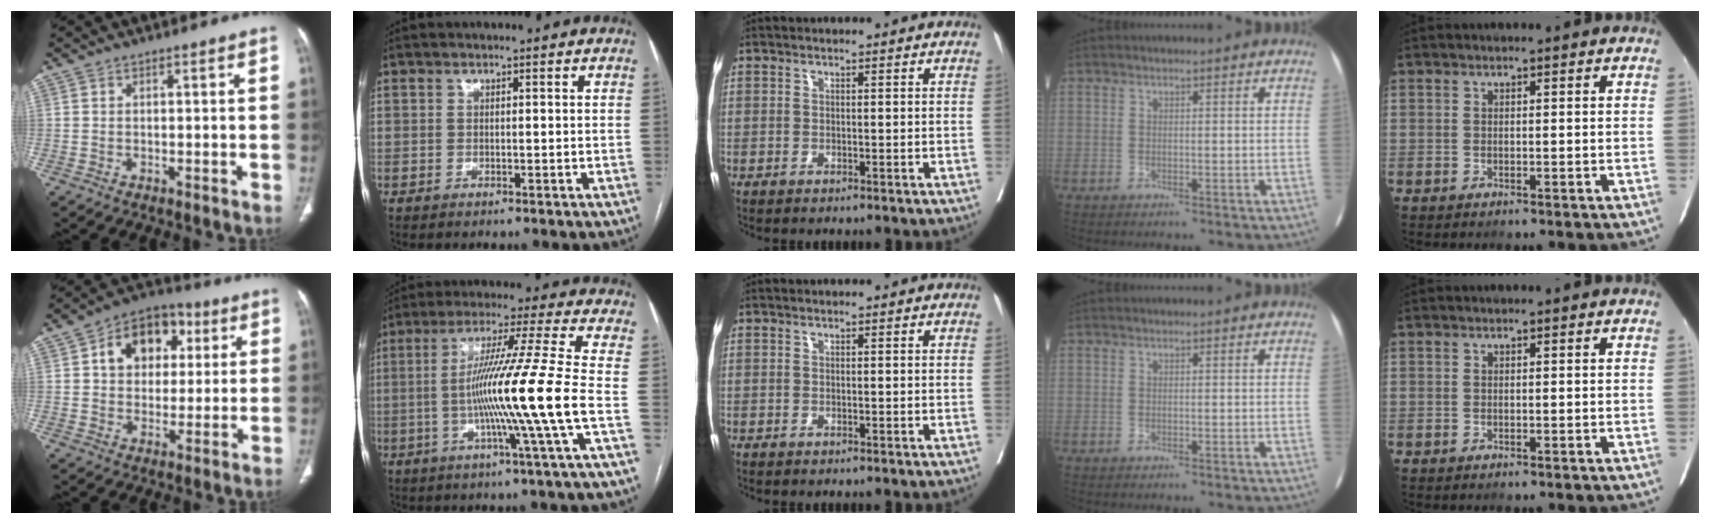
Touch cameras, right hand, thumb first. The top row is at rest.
{"thumb": {"total": 13.2, "force": [3.9, 9.8, 8.0], "torque": [-0.080, 0.008, 0.054]}, "index": {"total": 14.2, "force": [-3.1, -3.1, 13.5], "torque": [-0.238, -0.011, -0.061]}}